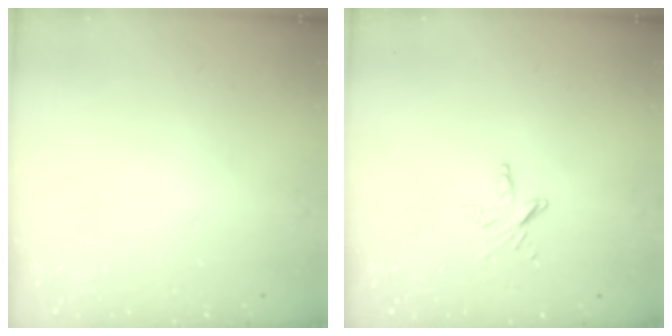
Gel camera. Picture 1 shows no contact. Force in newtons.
{"total": 5.1, "press": 5.1, "slide": 0.5}